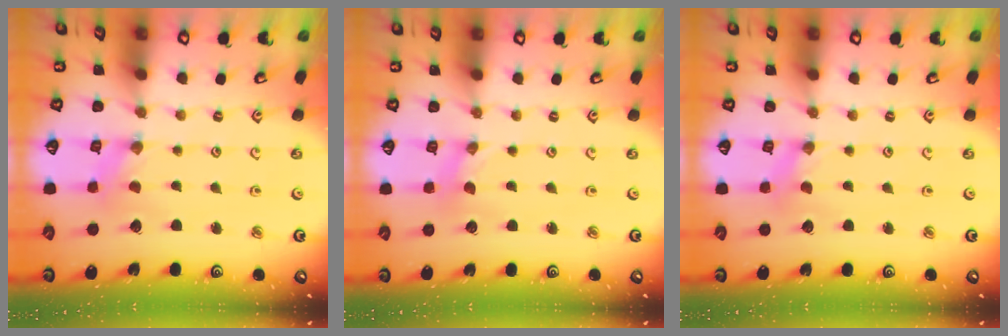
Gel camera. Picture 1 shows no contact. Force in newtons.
{"total": 0.0}
{"total": 0.0}